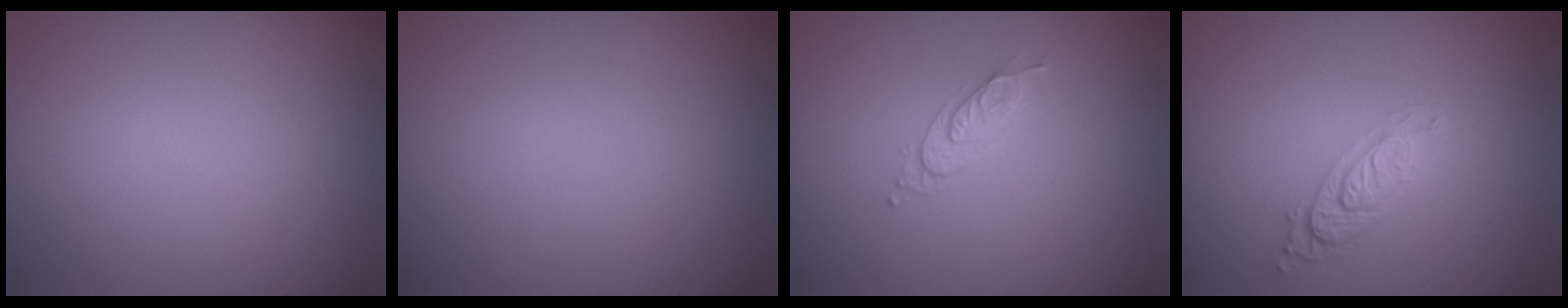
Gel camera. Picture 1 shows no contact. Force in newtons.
{"total": 0.0}
{"total": 1.7, "press": 1.1, "slide": 1.3}
{"total": 3.1, "press": 2.3, "slide": 2.1}